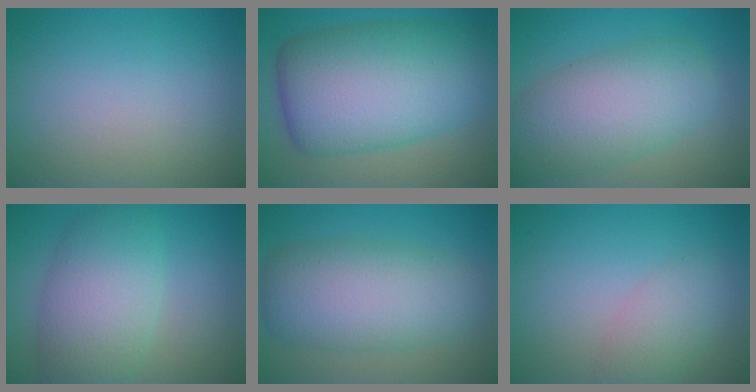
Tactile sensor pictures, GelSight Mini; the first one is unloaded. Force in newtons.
{"total": 13.3, "press": 13.3, "slide": 0.1}
{"total": 8.0, "press": 8.0, "slide": 0.3}
{"total": 7.3, "press": 7.3, "slide": 0.3}
{"total": 7.9, "press": 7.9, "slide": 0.0}
{"total": 2.6, "press": 2.6, "slide": 0.1}